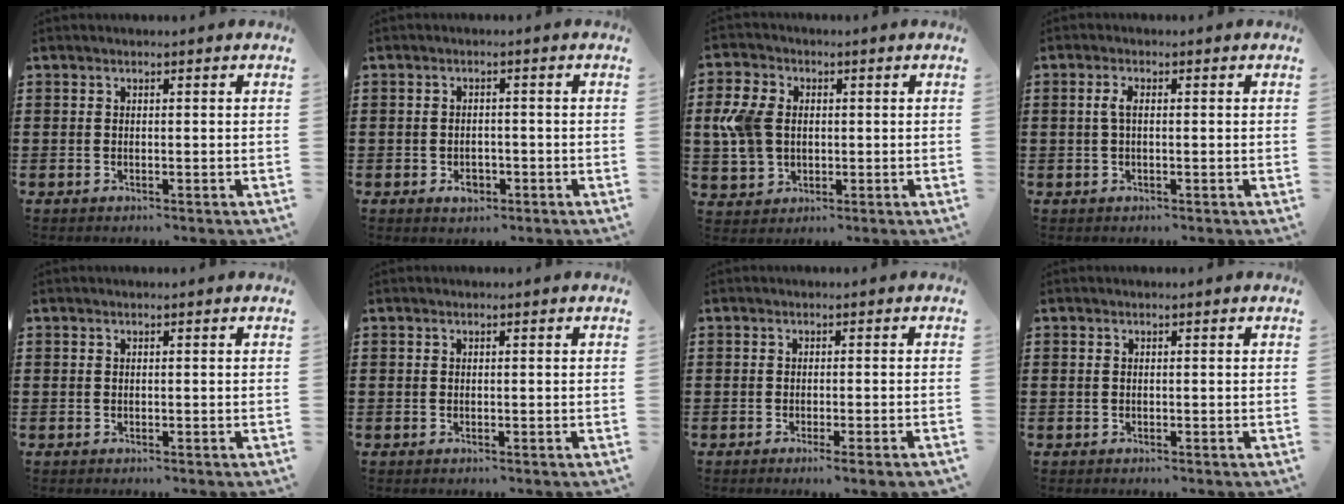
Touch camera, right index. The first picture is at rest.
{"total": 2.2, "force": [-1.1, 1.4, 1.3], "torque": [-0.025, -0.001, -0.021]}
{"total": 7.8, "force": [0.7, 5.8, 5.2], "torque": [-0.160, 0.003, 0.002]}
{"total": 2.3, "force": [0.0, 1.0, 2.0], "torque": [-0.048, 0.001, -0.003]}
{"total": 0.0}
{"total": 0.0}
{"total": 1.4, "force": [-0.9, -0.3, 1.1], "torque": [-0.018, -0.004, -0.017]}
{"total": 0.0}